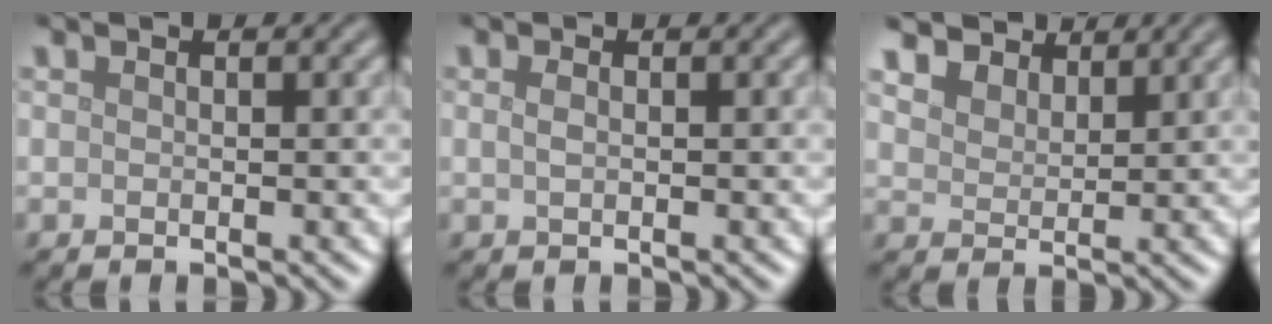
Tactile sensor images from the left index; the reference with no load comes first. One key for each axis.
{"total": 0.8, "fx": 0.2, "fy": 0.4, "fz": 0.6, "tx": -0.015, "ty": 0.001, "tz": 0.004}
{"total": 5.3, "fx": 4.5, "fy": 2.4, "fz": 1.4, "tx": -0.056, "ty": -0.009, "tz": 0.085}